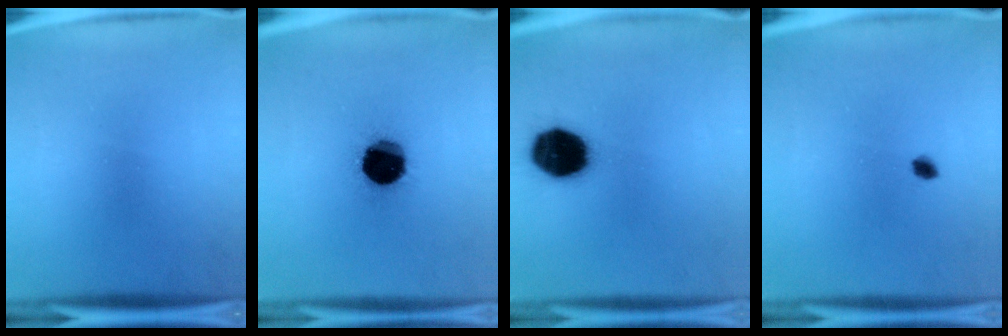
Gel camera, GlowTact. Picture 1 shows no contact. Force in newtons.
{"total": 19.0}
{"total": 16.8}
{"total": 1.5}